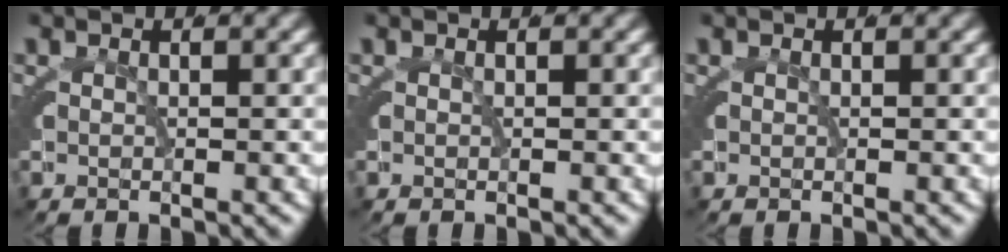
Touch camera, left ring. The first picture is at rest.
{"total": 0.0}
{"total": 0.0}